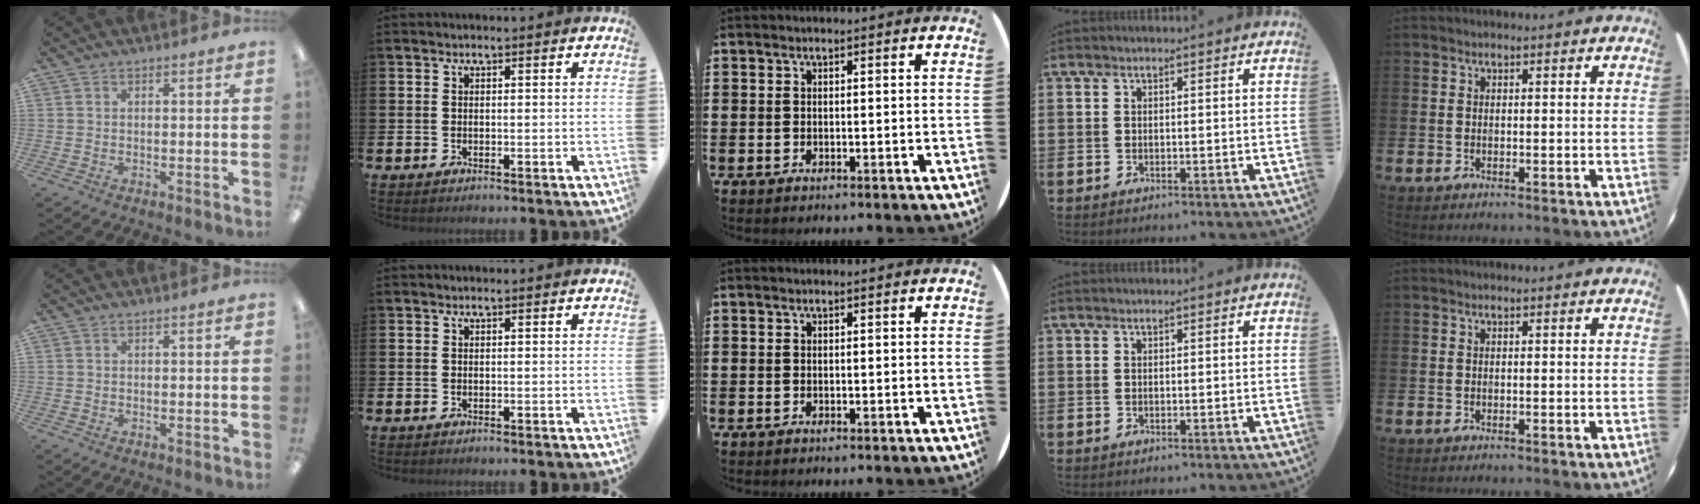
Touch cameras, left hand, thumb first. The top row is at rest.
{}